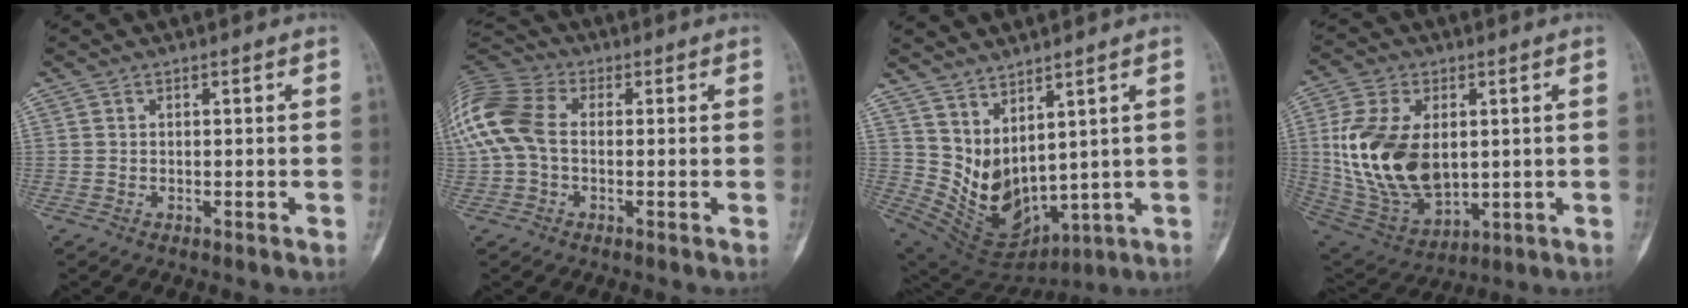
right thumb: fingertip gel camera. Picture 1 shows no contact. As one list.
[{"total": 14.9, "force": [0.7, 10.2, 10.8], "torque": [-0.258, 0.029, 0.005]}, {"total": 11.9, "force": [5.1, 6.2, 8.8], "torque": [-0.136, -0.040, 0.131]}, {"total": 20.0, "force": [1.5, 12.3, 15.7], "torque": [-0.295, -0.017, 0.048]}]